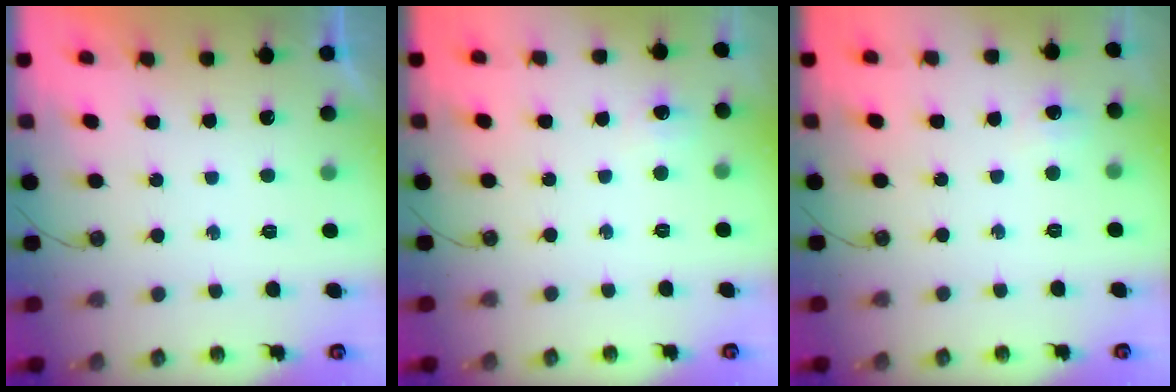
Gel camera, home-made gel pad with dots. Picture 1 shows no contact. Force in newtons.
{"total": 3.7, "press": 3.7, "slide": 0.6}
{"total": 3.7, "press": 3.7, "slide": 0.6}